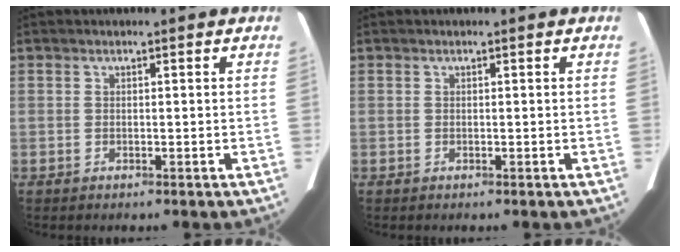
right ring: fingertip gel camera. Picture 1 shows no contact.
{"total": 0.0}